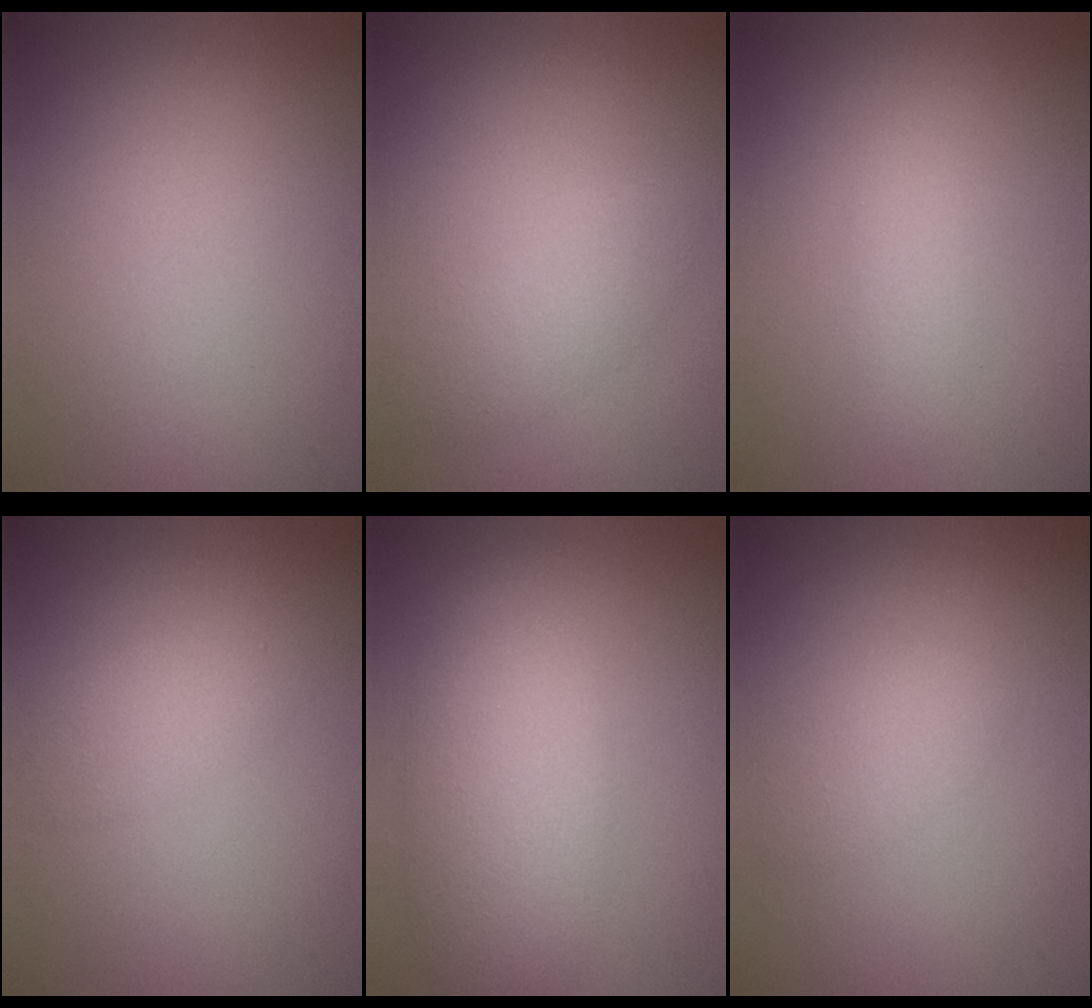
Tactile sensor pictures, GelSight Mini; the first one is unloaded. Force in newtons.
{"total": 2.7, "press": 2.7, "slide": 0.0}
{"total": 1.4, "press": 1.4, "slide": 0.0}
{"total": 2.3, "press": 2.3, "slide": 0.1}
{"total": 6.6, "press": 6.6, "slide": 0.3}
{"total": 1.7, "press": 1.7, "slide": 0.1}